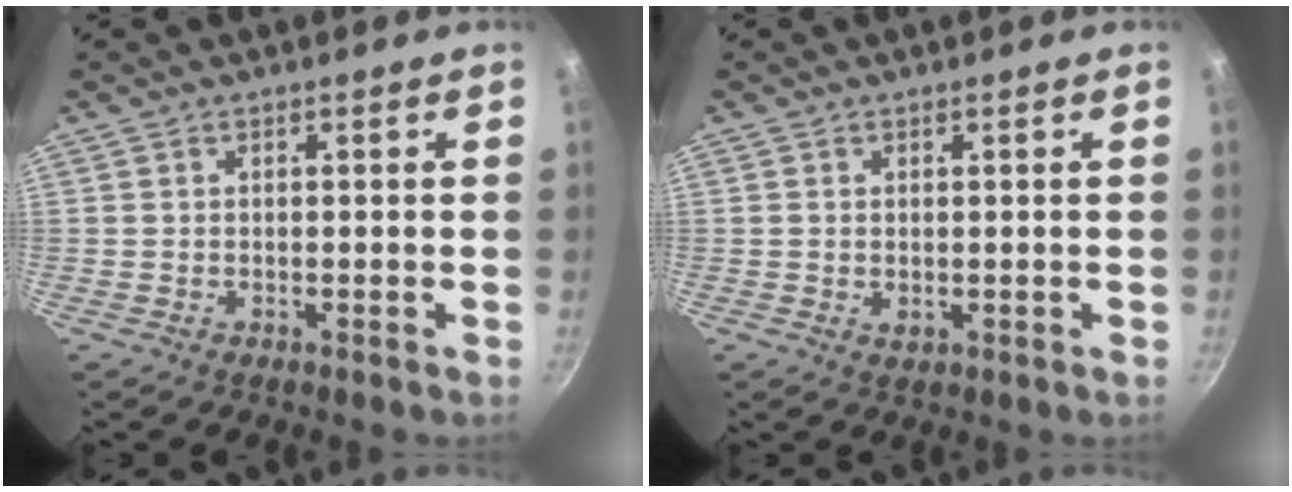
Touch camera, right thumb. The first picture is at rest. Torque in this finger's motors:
{"motor_torque": [-0.31, 0.04, 0.27, 0.14, -0.05]}